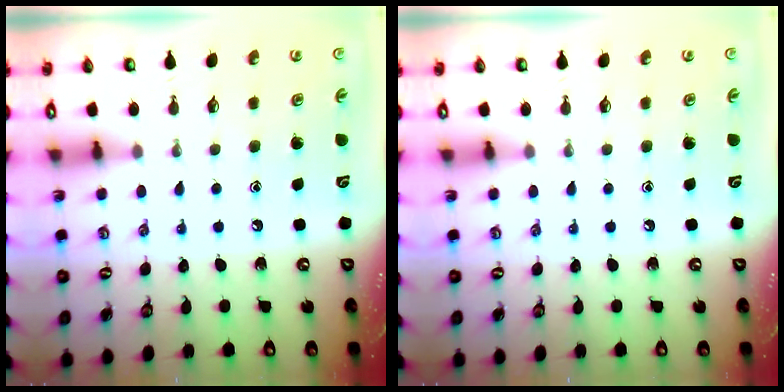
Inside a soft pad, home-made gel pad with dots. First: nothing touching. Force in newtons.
{"total": 0.0}